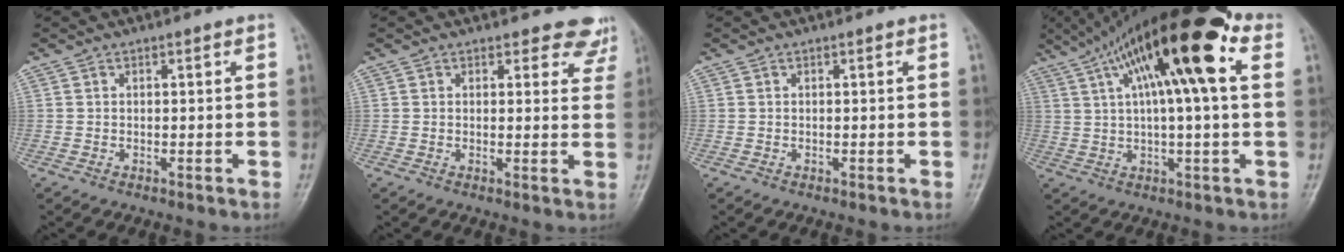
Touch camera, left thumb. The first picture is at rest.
{"total": 6.1, "force": [5.5, 2.7, 0.1], "torque": [0.048, -0.029, 0.036]}
{"total": 0.0}
{"total": 21.7, "force": [7.6, 5.5, 19.5], "torque": [-0.329, 0.035, 0.116]}